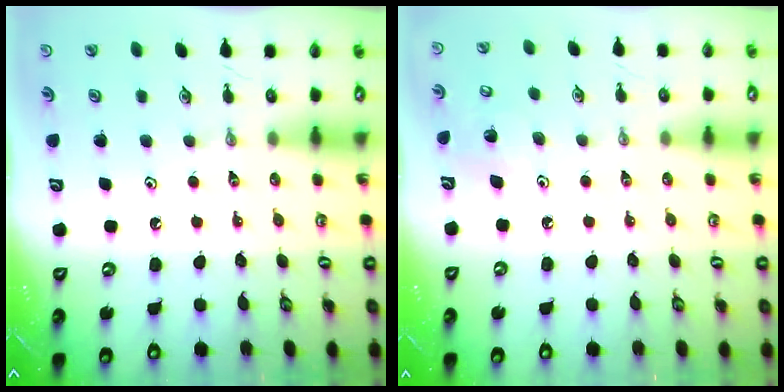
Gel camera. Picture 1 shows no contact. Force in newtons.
{"total": 6.0, "press": 6.0, "slide": 0.3}